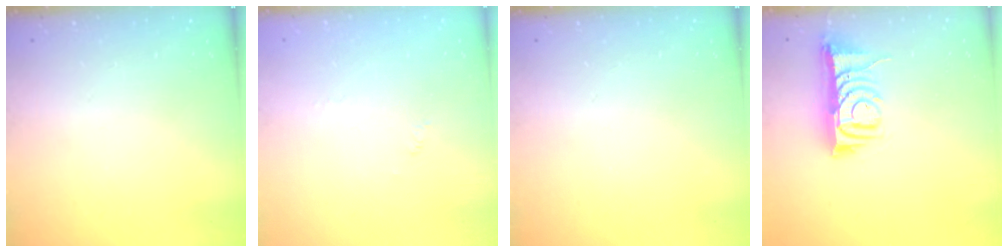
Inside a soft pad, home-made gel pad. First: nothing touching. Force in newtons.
{"total": 1.7, "press": 1.6, "slide": 0.4}
{"total": 0.0}
{"total": 8.5, "press": 8.4, "slide": 0.4}